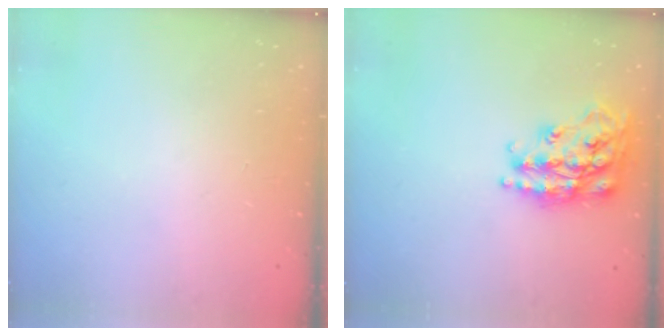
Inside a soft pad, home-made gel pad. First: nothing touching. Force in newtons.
{"total": 20.4, "press": 20.4, "slide": 1.4}